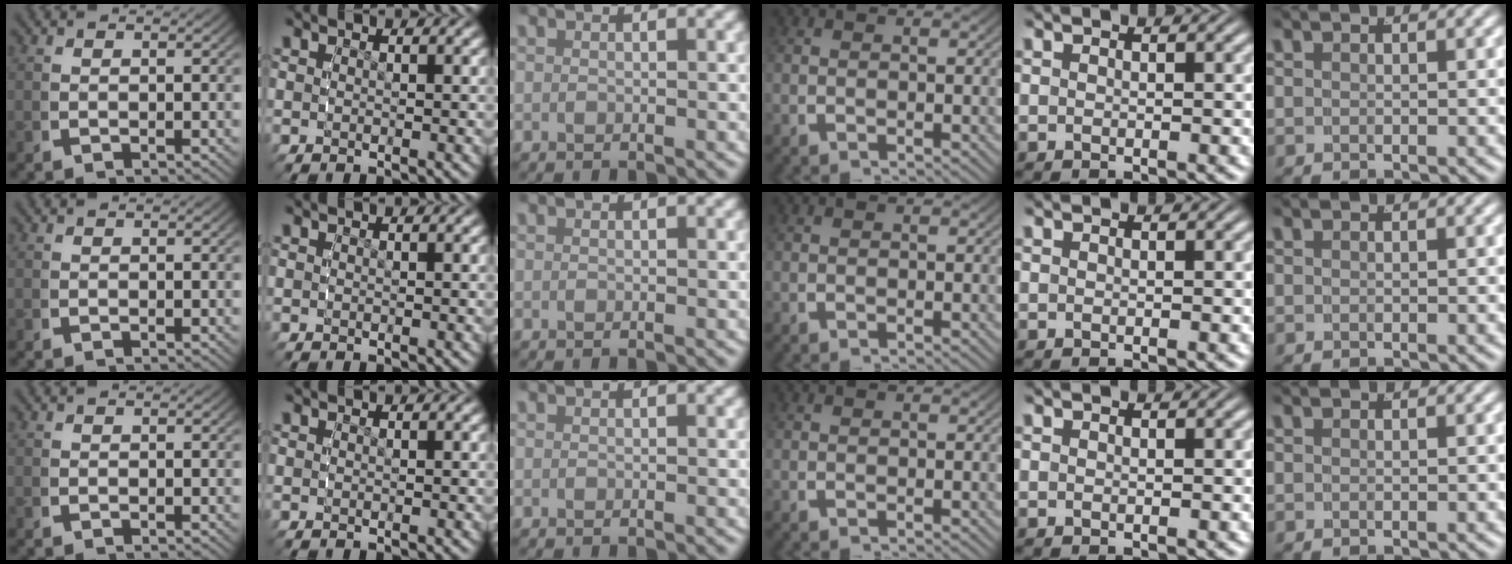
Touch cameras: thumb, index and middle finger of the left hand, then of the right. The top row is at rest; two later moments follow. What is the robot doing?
{"motion": "reach", "object": "jewelry box"}